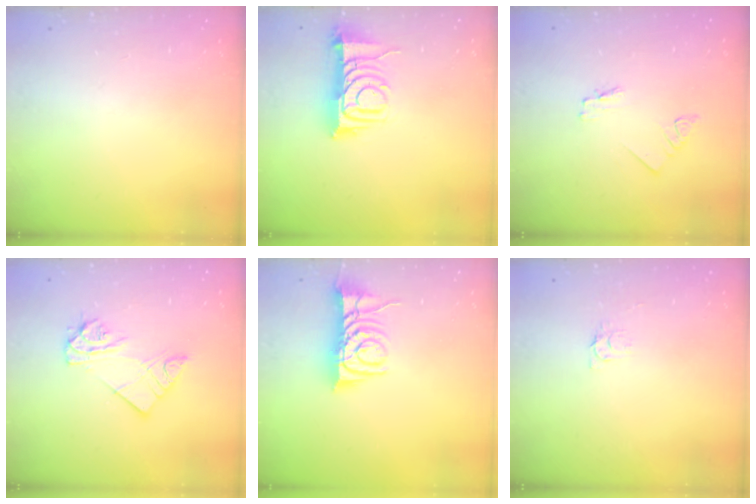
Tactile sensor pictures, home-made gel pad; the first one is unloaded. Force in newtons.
{"total": 9.5, "press": 9.5, "slide": 0.7}
{"total": 1.8, "press": 1.7, "slide": 0.2}
{"total": 9.8, "press": 9.8, "slide": 0.7}
{"total": 10.4, "press": 10.4, "slide": 0.8}
{"total": 3.7, "press": 3.6, "slide": 0.4}